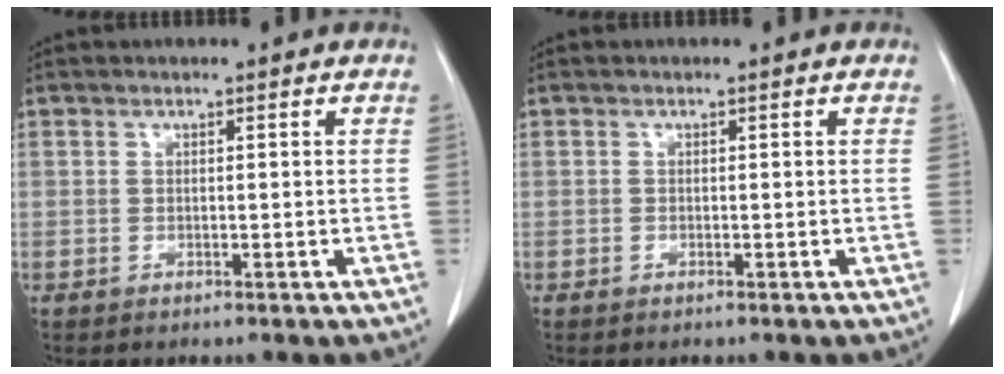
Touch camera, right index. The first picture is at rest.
{"total": 0.0}